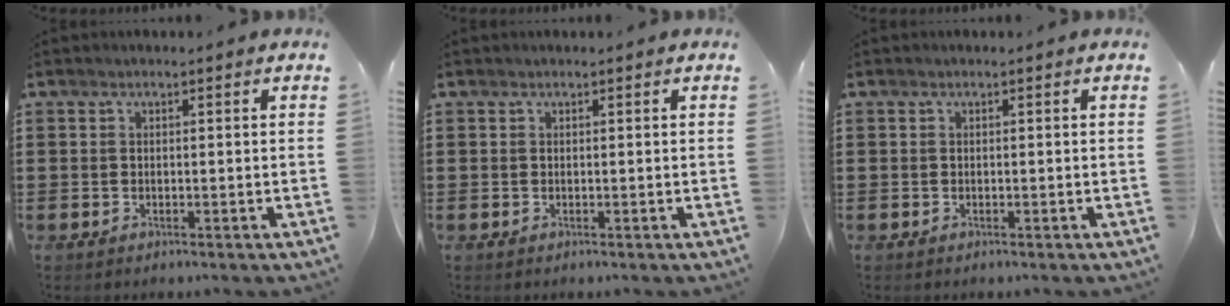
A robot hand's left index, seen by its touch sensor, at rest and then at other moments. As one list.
[{"total": 0.0}, {"total": 0.0}]